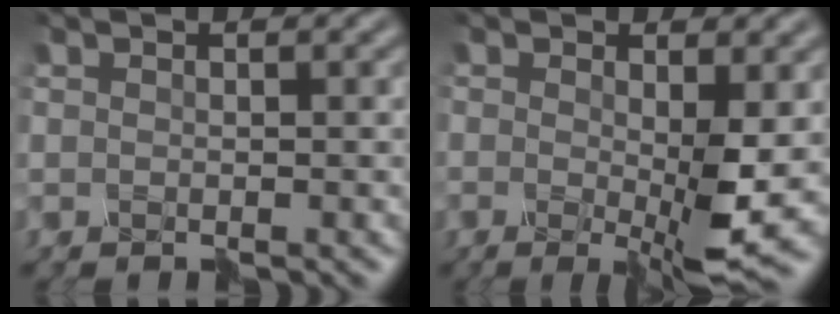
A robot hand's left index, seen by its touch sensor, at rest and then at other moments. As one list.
[{"total": 4.9, "force": [-0.8, 0.6, 4.8], "torque": [-0.091, -0.015, -0.009]}]